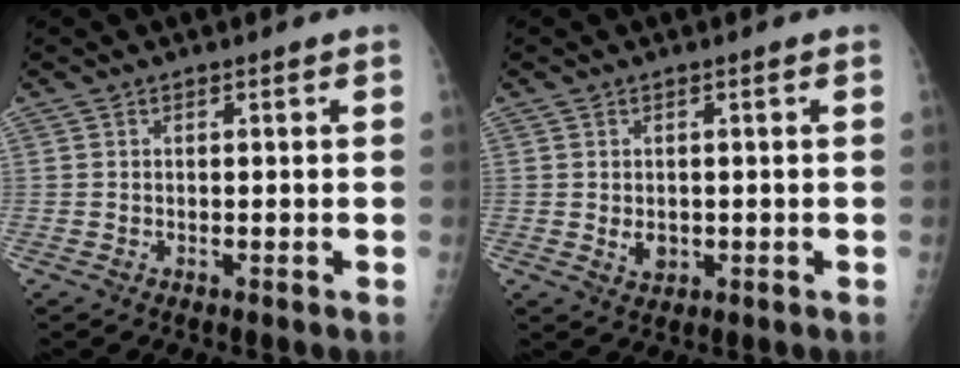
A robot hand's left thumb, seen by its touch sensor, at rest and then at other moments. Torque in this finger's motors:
{"motor_torque": [-0.39, 0.36, -0.14, -0.31, 0.00]}